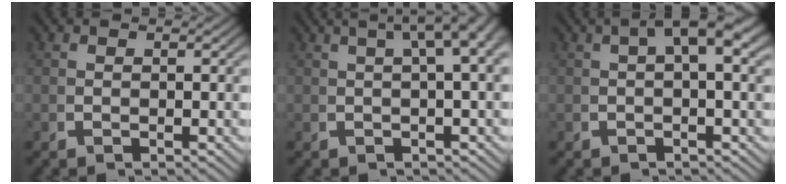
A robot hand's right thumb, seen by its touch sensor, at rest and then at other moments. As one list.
[{"total": 6.6, "force": [2.9, 2.2, 5.5], "torque": [-0.057, 0.037, 0.031]}, {"total": 4.9, "force": [1.6, 1.5, 4.3], "torque": [-0.056, 0.022, 0.017]}]